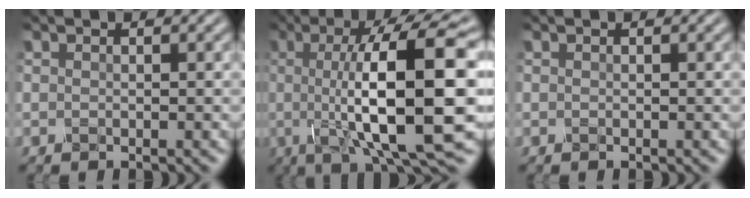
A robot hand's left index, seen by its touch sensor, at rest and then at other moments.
{"total": 13.9, "force": [0.0, 3.3, 13.5], "torque": [-0.178, 0.007, 0.000]}
{"total": 0.0}